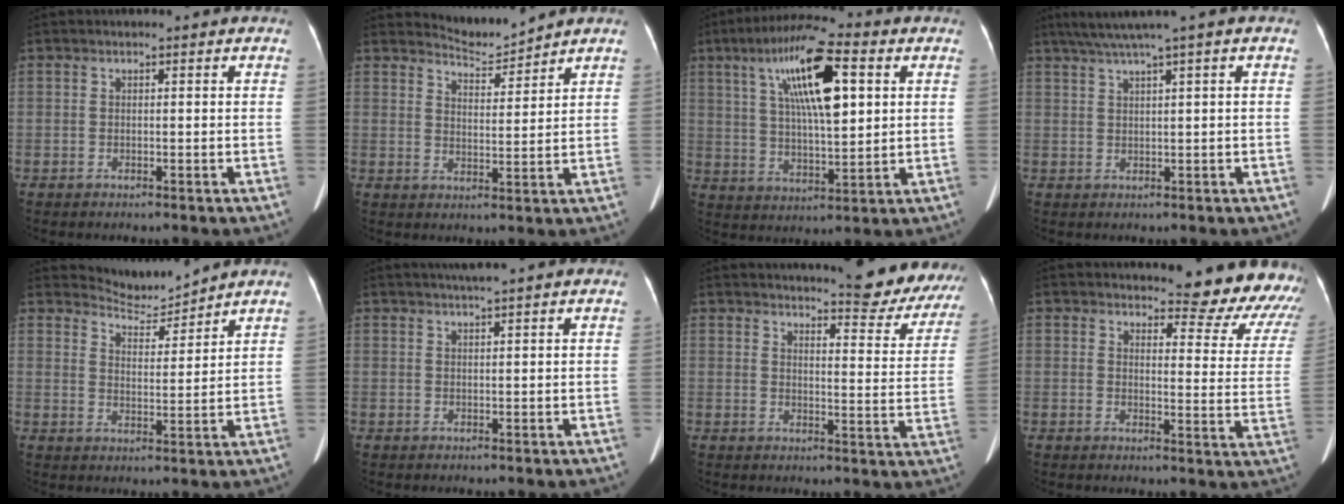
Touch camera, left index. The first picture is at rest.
{"total": 4.2, "force": [4.1, -0.7, -0.8], "torque": [0.007, -0.012, 0.077]}
{"total": 14.4, "force": [4.9, 3.5, 13.1], "torque": [-0.241, 0.022, 0.084]}
{"total": 4.7, "force": [2.9, -0.8, 3.6], "torque": [-0.074, 0.019, 0.057]}
{"total": 4.3, "force": [4.1, -0.8, -0.9], "torque": [0.009, -0.012, 0.079]}
{"total": 2.7, "force": [2.2, -0.7, 1.5], "torque": [-0.020, 0.011, 0.038]}
{"total": 16.1, "force": [15.1, 2.3, 5.0], "torque": [-0.044, -0.067, 0.159]}
{"total": 14.5, "force": [14.0, 3.0, 2.1], "torque": [0.013, -0.090, 0.126]}